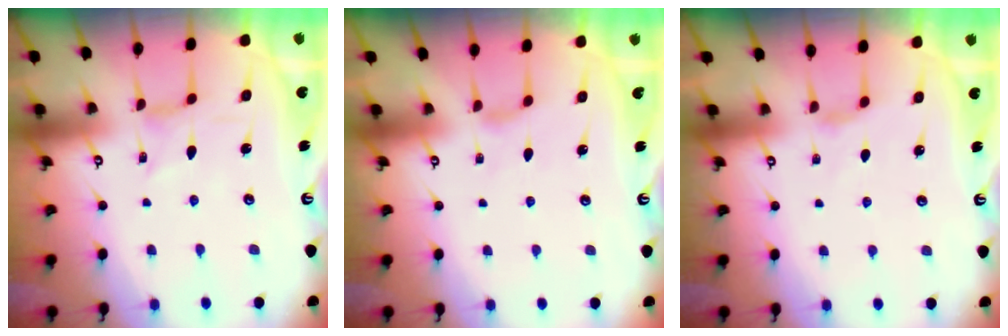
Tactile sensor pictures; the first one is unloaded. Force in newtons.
{"total": 2.2, "press": 2.2, "slide": 0.5}
{"total": 0.7, "press": 0.6, "slide": 0.3}